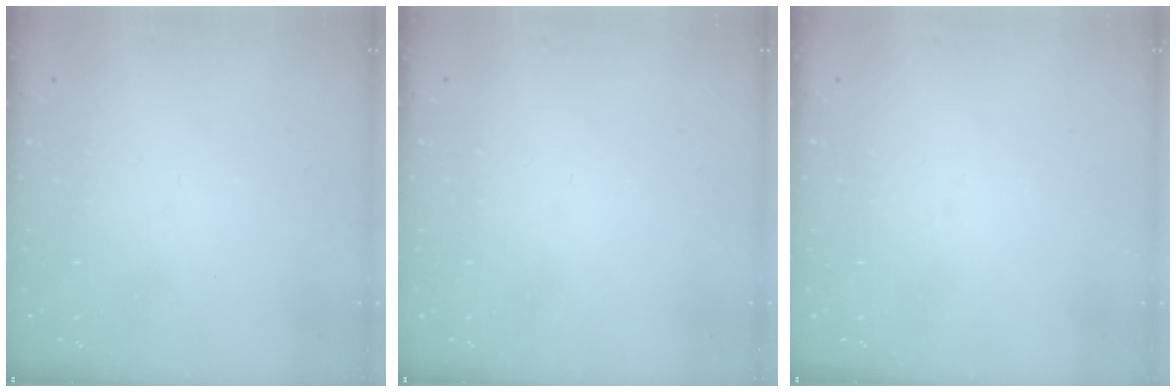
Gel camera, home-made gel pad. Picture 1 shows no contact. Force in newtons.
{"total": 0.0}
{"total": 0.0}